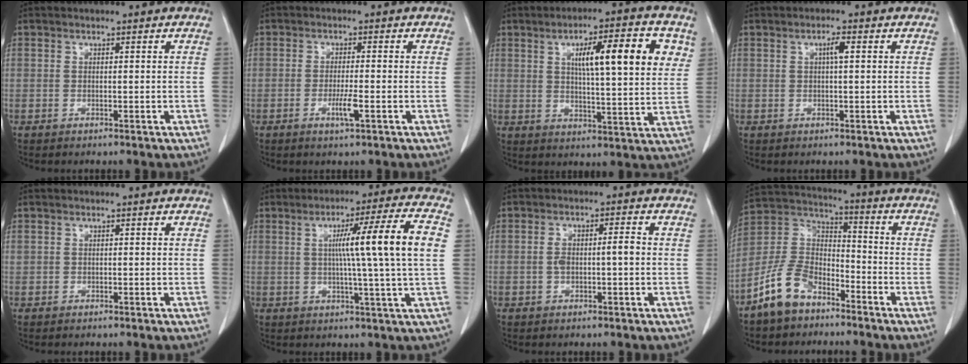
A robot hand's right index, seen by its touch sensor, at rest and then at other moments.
{"total": 3.2, "force": [-1.2, 0.1, 3.0], "torque": [-0.057, -0.005, -0.021]}
{"total": 14.1, "force": [4.9, 2.1, 13.0], "torque": [-0.192, 0.013, 0.071]}
{"total": 2.1, "force": [0.6, 0.2, 2.0], "torque": [-0.035, 0.002, 0.010]}
{"total": 0.0}
{"total": 13.2, "force": [2.1, -2.0, 12.9], "torque": [-0.195, 0.005, 0.030]}
{"total": 4.1, "force": [-0.2, 1.1, 4.0], "torque": [-0.082, 0.014, -0.001]}
{"total": 10.9, "force": [-7.2, 6.0, 5.5], "torque": [-0.128, 0.018, -0.145]}